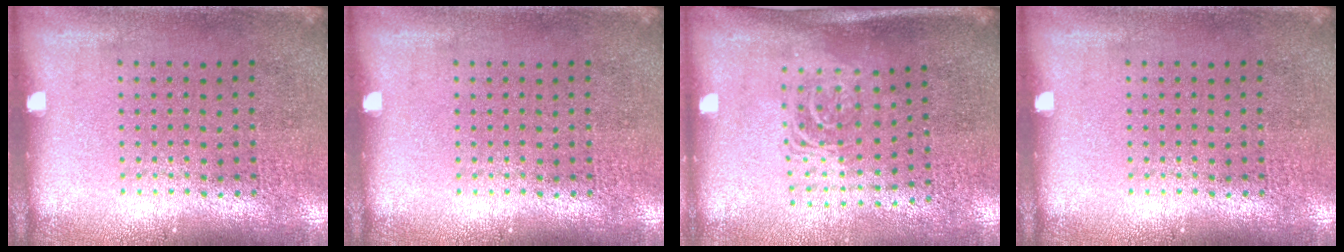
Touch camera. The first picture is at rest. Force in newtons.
{"total": 0.0}
{"total": 1.6, "press": 1.2, "slide": 1.0}
{"total": 0.0}